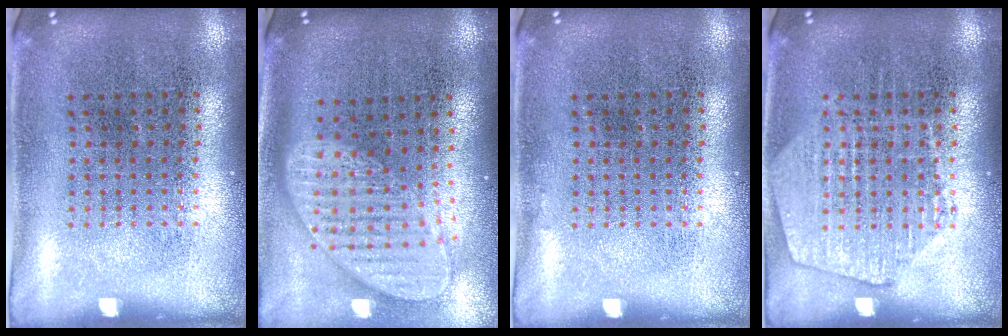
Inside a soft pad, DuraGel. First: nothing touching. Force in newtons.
{"total": 2.0, "press": 1.6, "slide": 1.2}
{"total": 0.0}
{"total": 2.0, "press": 2.0, "slide": 0.3}